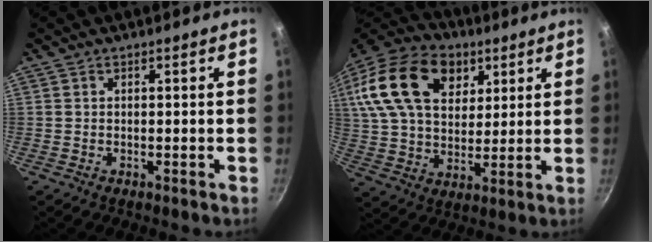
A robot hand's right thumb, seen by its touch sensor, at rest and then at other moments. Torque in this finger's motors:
{"motor_torque": [-1.21, 2.14, 1.13, -0.25, 0.19]}